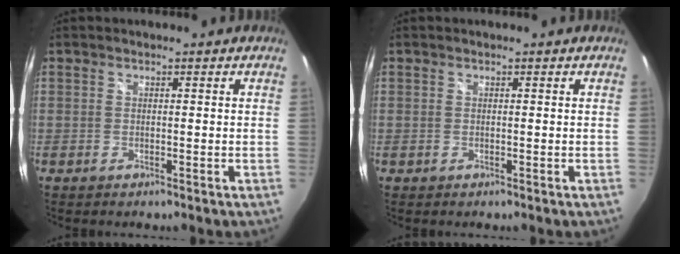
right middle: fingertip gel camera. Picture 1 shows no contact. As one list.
[{"total": 0.0}]